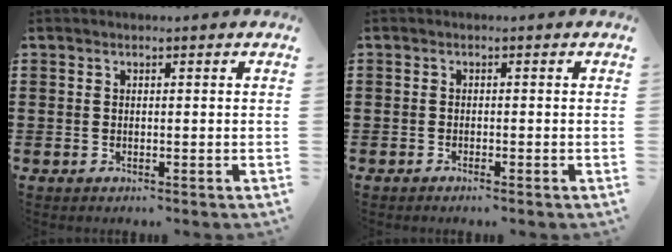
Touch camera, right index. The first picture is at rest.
{"total": 0.9, "force": [-0.9, -0.1, 0.1], "torque": [-0.004, -0.002, -0.018]}